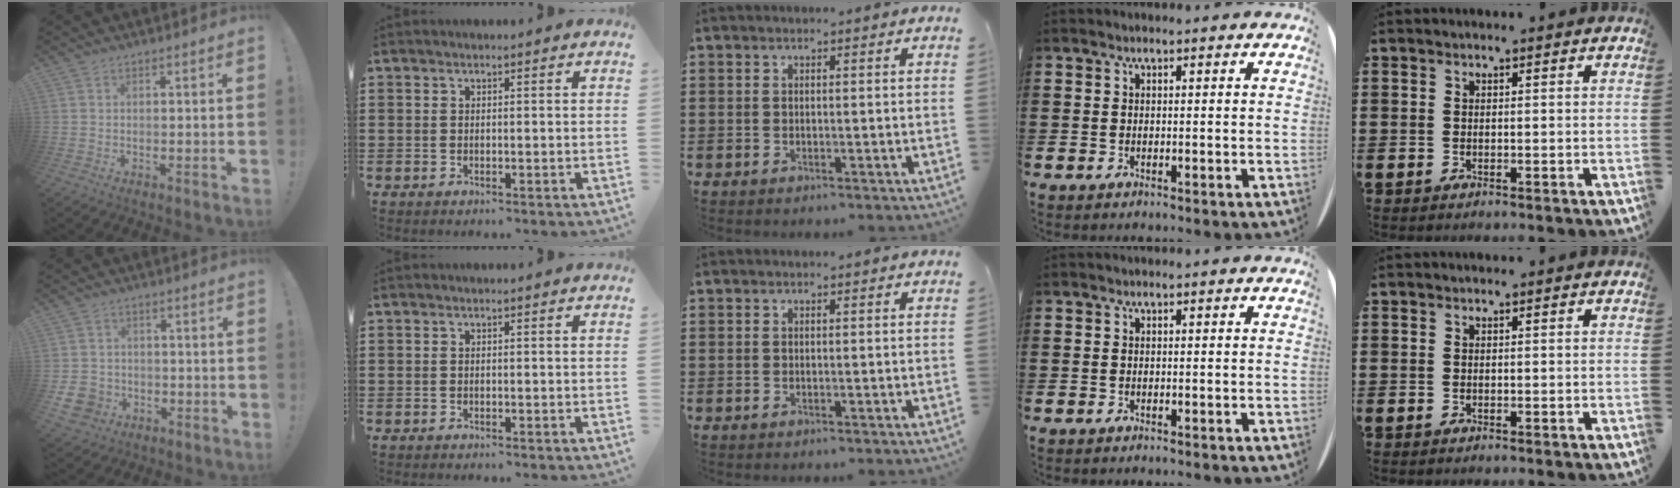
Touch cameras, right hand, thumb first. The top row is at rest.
{"thumb": {"total": 7.7, "force": [-3.3, 6.4, 2.7], "torque": [-0.047, 0.022, -0.059]}}